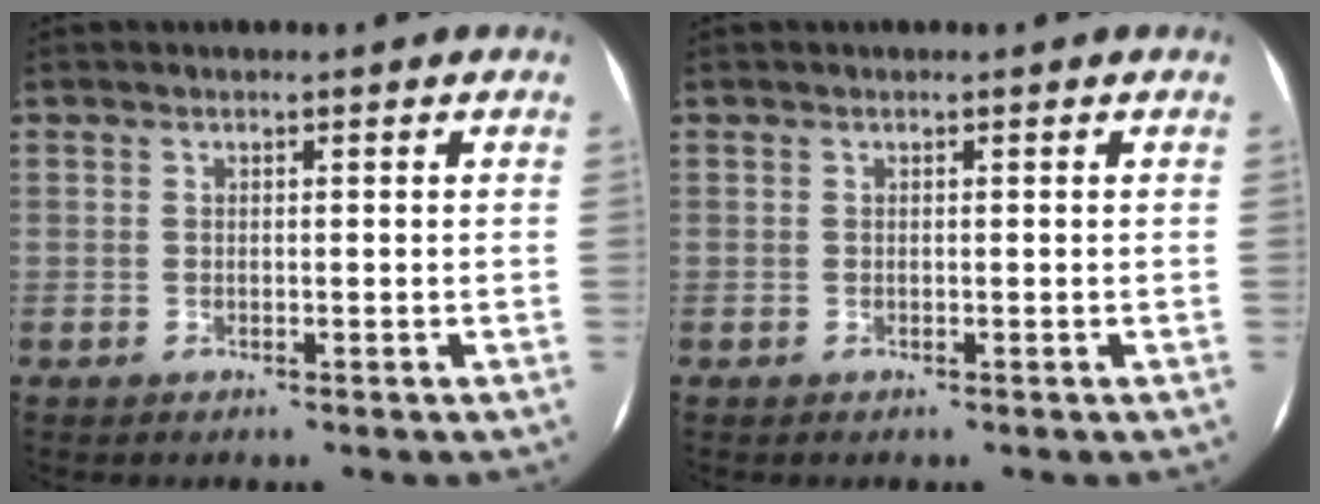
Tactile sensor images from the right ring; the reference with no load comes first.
{"total": 0.0}